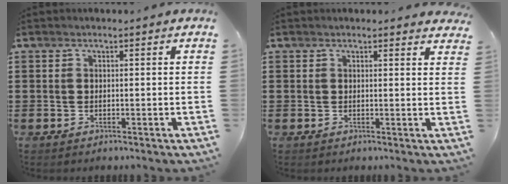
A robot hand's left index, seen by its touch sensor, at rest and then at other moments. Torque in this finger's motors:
{"motor_torque": [1.61, -0.53, 0.02, -0.13]}